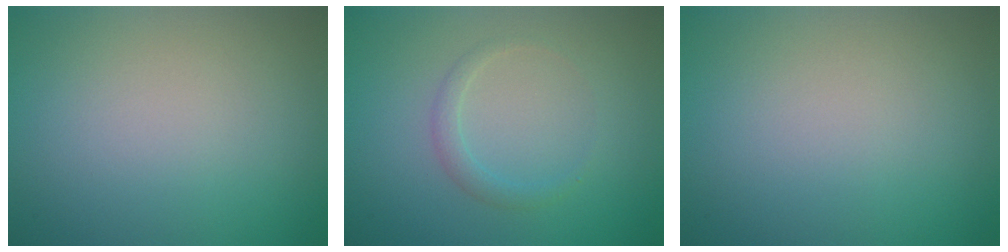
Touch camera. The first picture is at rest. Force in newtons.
{"total": 1.3, "press": 1.3, "slide": 0.0}
{"total": 0.0}